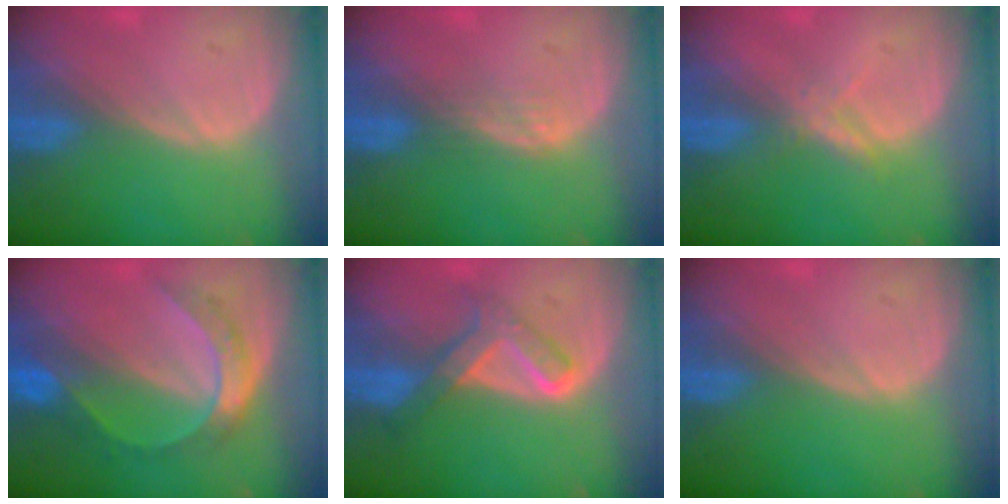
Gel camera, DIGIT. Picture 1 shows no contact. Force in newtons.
{"total": 1.9, "press": 1.9, "slide": 0.3}
{"total": 2.1, "press": 2.1, "slide": 0.2}
{"total": 6.7, "press": 6.6, "slide": 0.4}
{"total": 5.9, "press": 5.7, "slide": 1.6}
{"total": 0.0}